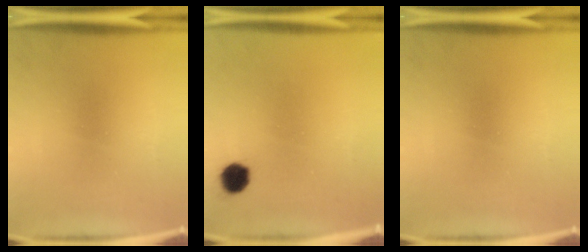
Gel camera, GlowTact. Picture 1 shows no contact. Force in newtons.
{"total": 4.3}
{"total": 0.0}